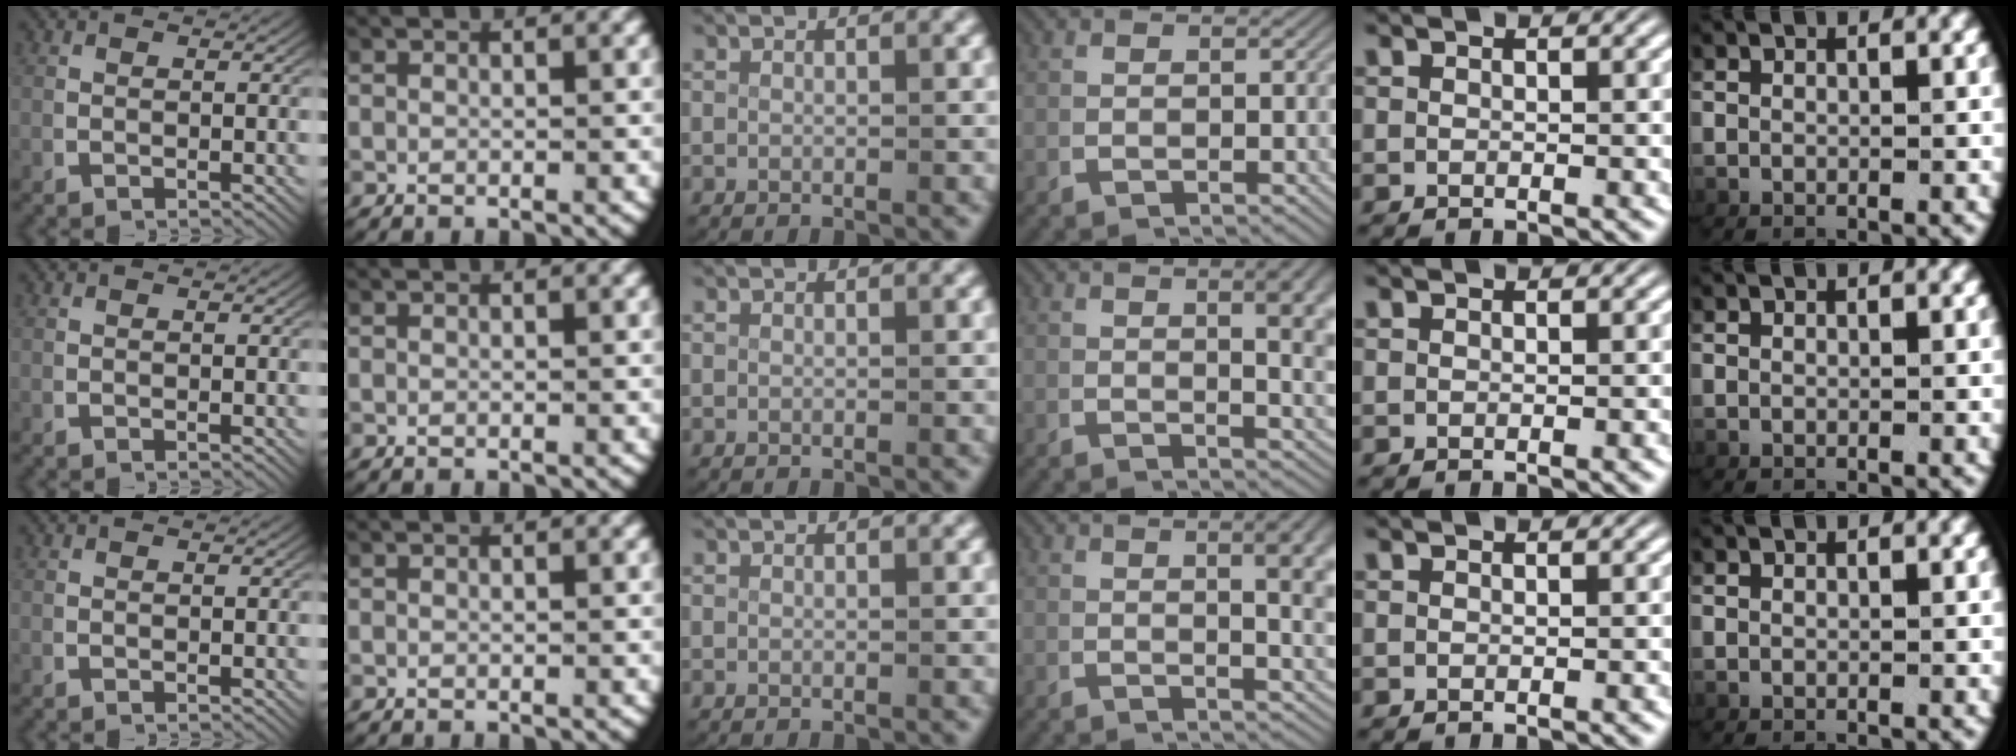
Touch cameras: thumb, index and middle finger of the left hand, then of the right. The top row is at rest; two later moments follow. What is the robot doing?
{"motion": "lift_and_place", "object": "plastic wrap"}